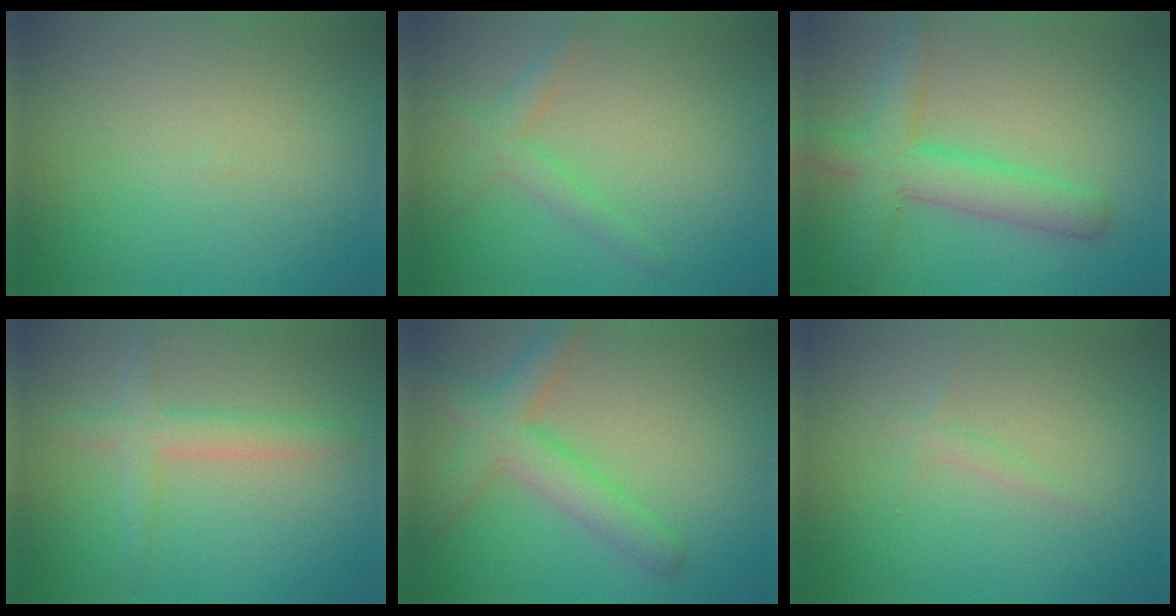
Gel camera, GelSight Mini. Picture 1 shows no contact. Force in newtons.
{"total": 2.2, "press": 2.2, "slide": 0.1}
{"total": 5.8, "press": 5.8, "slide": 0.3}
{"total": 2.9, "press": 2.9, "slide": 0.2}
{"total": 4.8, "press": 4.8, "slide": 0.3}
{"total": 0.9, "press": 0.9, "slide": 0.1}